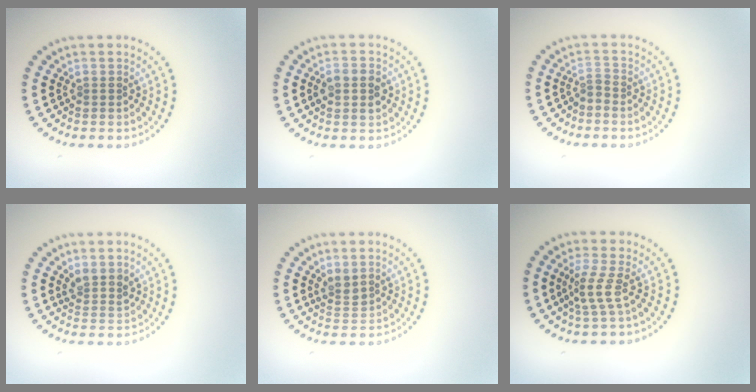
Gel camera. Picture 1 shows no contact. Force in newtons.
{"total": 2.7, "press": 2.7, "slide": 0.2}
{"total": 1.0, "press": 0.4, "slide": 0.9}
{"total": 1.9, "press": 1.6, "slide": 1.1}
{"total": 1.6, "press": 1.4, "slide": 0.8}
{"total": 2.2, "press": 1.4, "slide": 1.6}